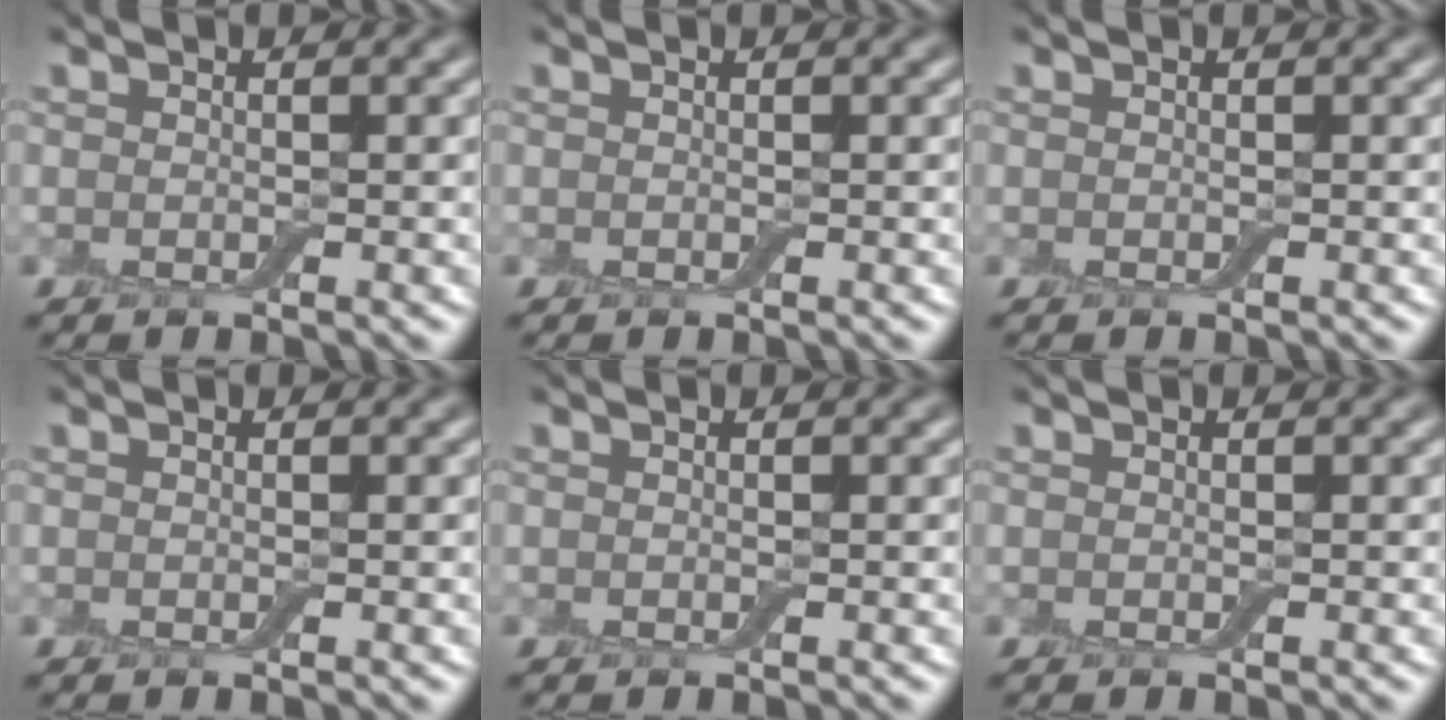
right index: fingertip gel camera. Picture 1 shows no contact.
{"total": 0.0}
{"total": 0.0}
{"total": 0.0}
{"total": 0.0}
{"total": 0.0}